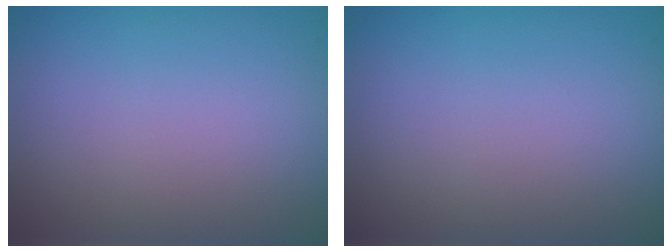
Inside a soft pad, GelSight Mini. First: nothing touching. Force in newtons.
{"total": 0.0}